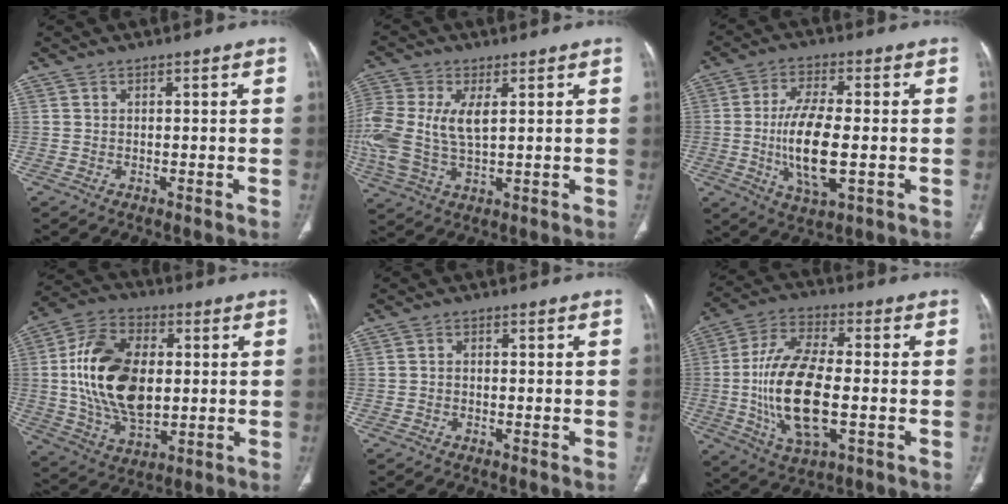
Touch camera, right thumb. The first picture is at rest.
{"total": 14.7, "force": [1.8, 7.8, 12.4], "torque": [-0.312, 0.000, 0.040]}
{"total": 12.6, "force": [-1.6, 4.8, 11.5], "torque": [-0.226, -0.004, -0.027]}
{"total": 19.4, "force": [1.3, 11.9, 15.2], "torque": [-0.271, 0.002, 0.030]}
{"total": 0.7, "force": [-0.2, 0.5, 0.4], "torque": [-0.004, 0.002, -0.007]}
{"total": 17.8, "force": [-2.4, 7.8, 15.9], "torque": [-0.317, 0.008, -0.041]}